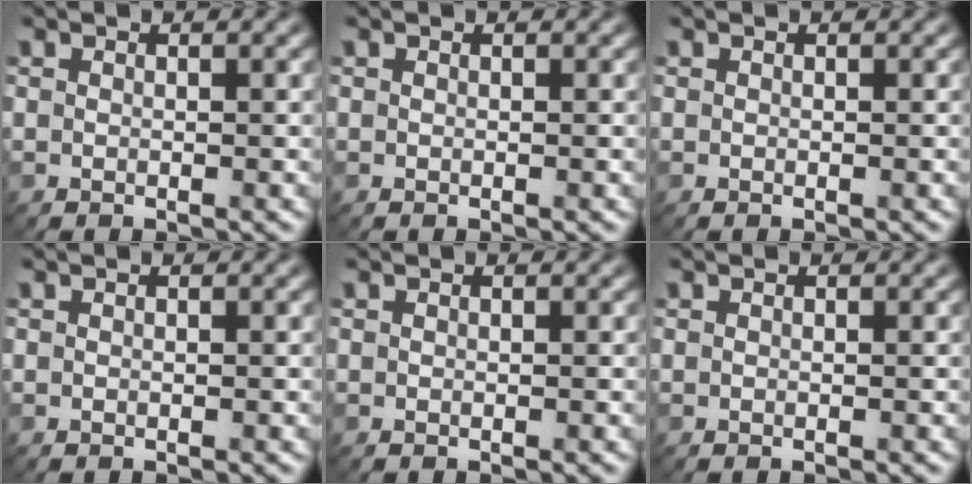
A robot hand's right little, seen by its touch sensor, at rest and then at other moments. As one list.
[{"total": 0.0}, {"total": 0.0}, {"total": 0.0}, {"total": 0.0}, {"total": 0.0}]